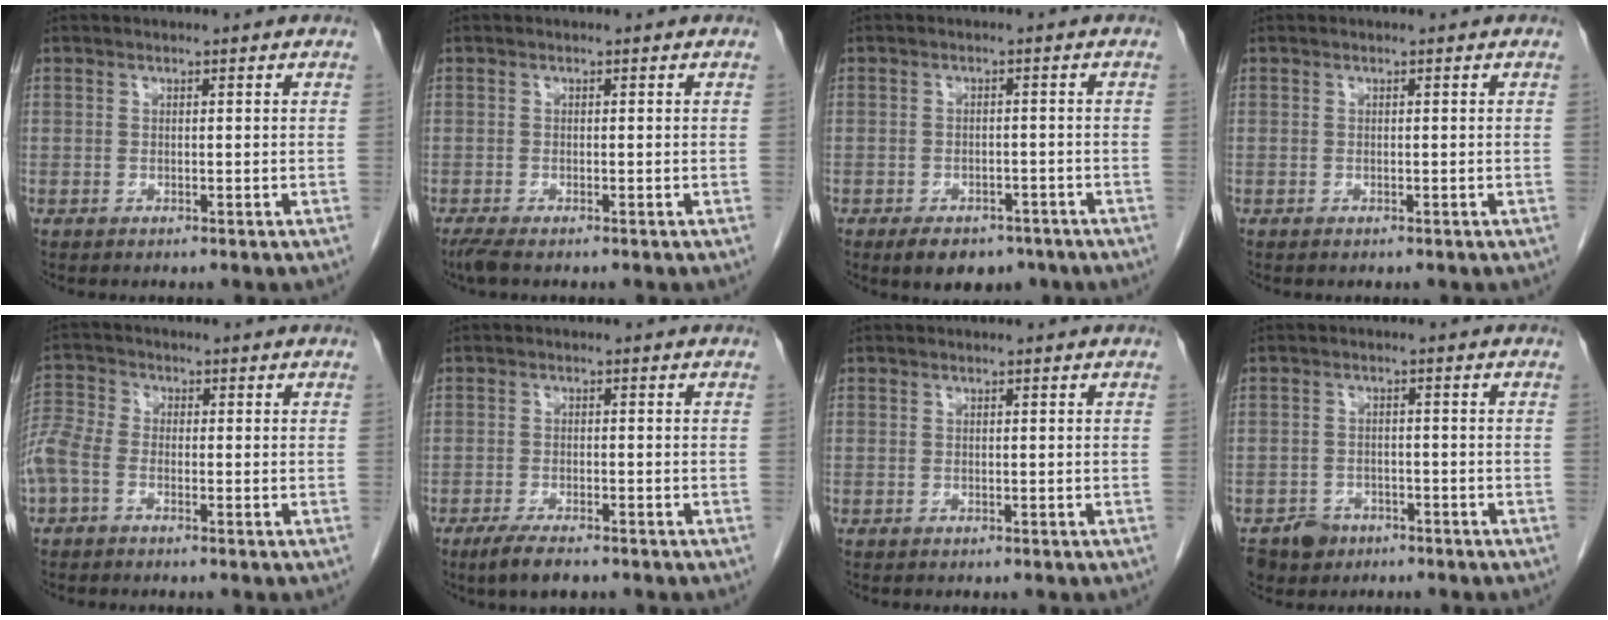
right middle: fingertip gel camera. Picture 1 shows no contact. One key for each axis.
{"total": 1.7, "fx": -1.3, "fy": 0.2, "fz": 1.1, "tx": -0.029, "ty": -0.009, "tz": -0.029}
{"total": 7.0, "fx": -5.1, "fy": 3.7, "fz": 3.0, "tx": -0.038, "ty": 0.003, "tz": -0.069}
{"total": 0.0}
{"total": 10.1, "fx": -3.5, "fy": 7.5, "fz": 5.8, "tx": -0.182, "ty": 0.019, "tz": -0.076}
{"total": 4.4, "fx": -3.2, "fy": 1.0, "fz": 2.8, "tx": -0.057, "ty": -0.008, "tz": -0.056}
{"total": 0.0}
{"total": 4.3, "fx": -2.8, "fy": 3.1, "fz": 0.7, "tx": -0.011, "ty": 0.004, "tz": -0.044}